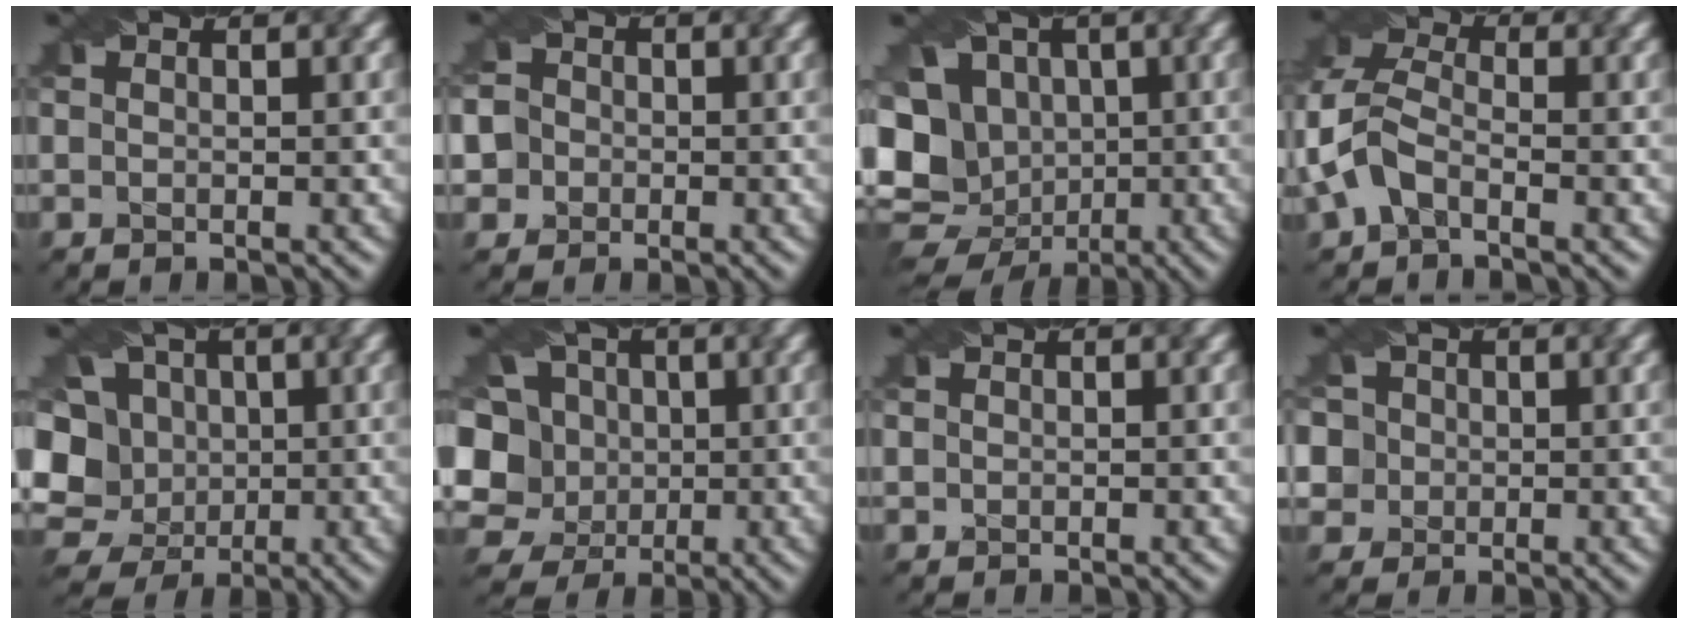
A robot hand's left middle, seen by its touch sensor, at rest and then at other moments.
{"total": 4.9, "force": [0.4, 4.6, 1.7], "torque": [-0.027, 0.036, -0.015]}
{"total": 14.5, "force": [-2.2, 12.4, 7.2], "torque": [-0.133, 0.003, -0.059]}
{"total": 5.2, "force": [-1.4, 3.4, 3.7], "torque": [-0.084, 0.015, -0.043]}
{"total": 12.7, "force": [0.2, 11.1, 6.2], "torque": [-0.141, 0.033, -0.029]}
{"total": 10.2, "force": [0.7, 8.7, 5.4], "torque": [-0.110, 0.031, -0.019]}
{"total": 0.6, "force": [0.2, 0.6, 0.2], "torque": [-0.003, -0.002, 0.003]}
{"total": 7.0, "force": [2.4, 6.0, 2.8], "torque": [-0.052, 0.034, 0.016]}